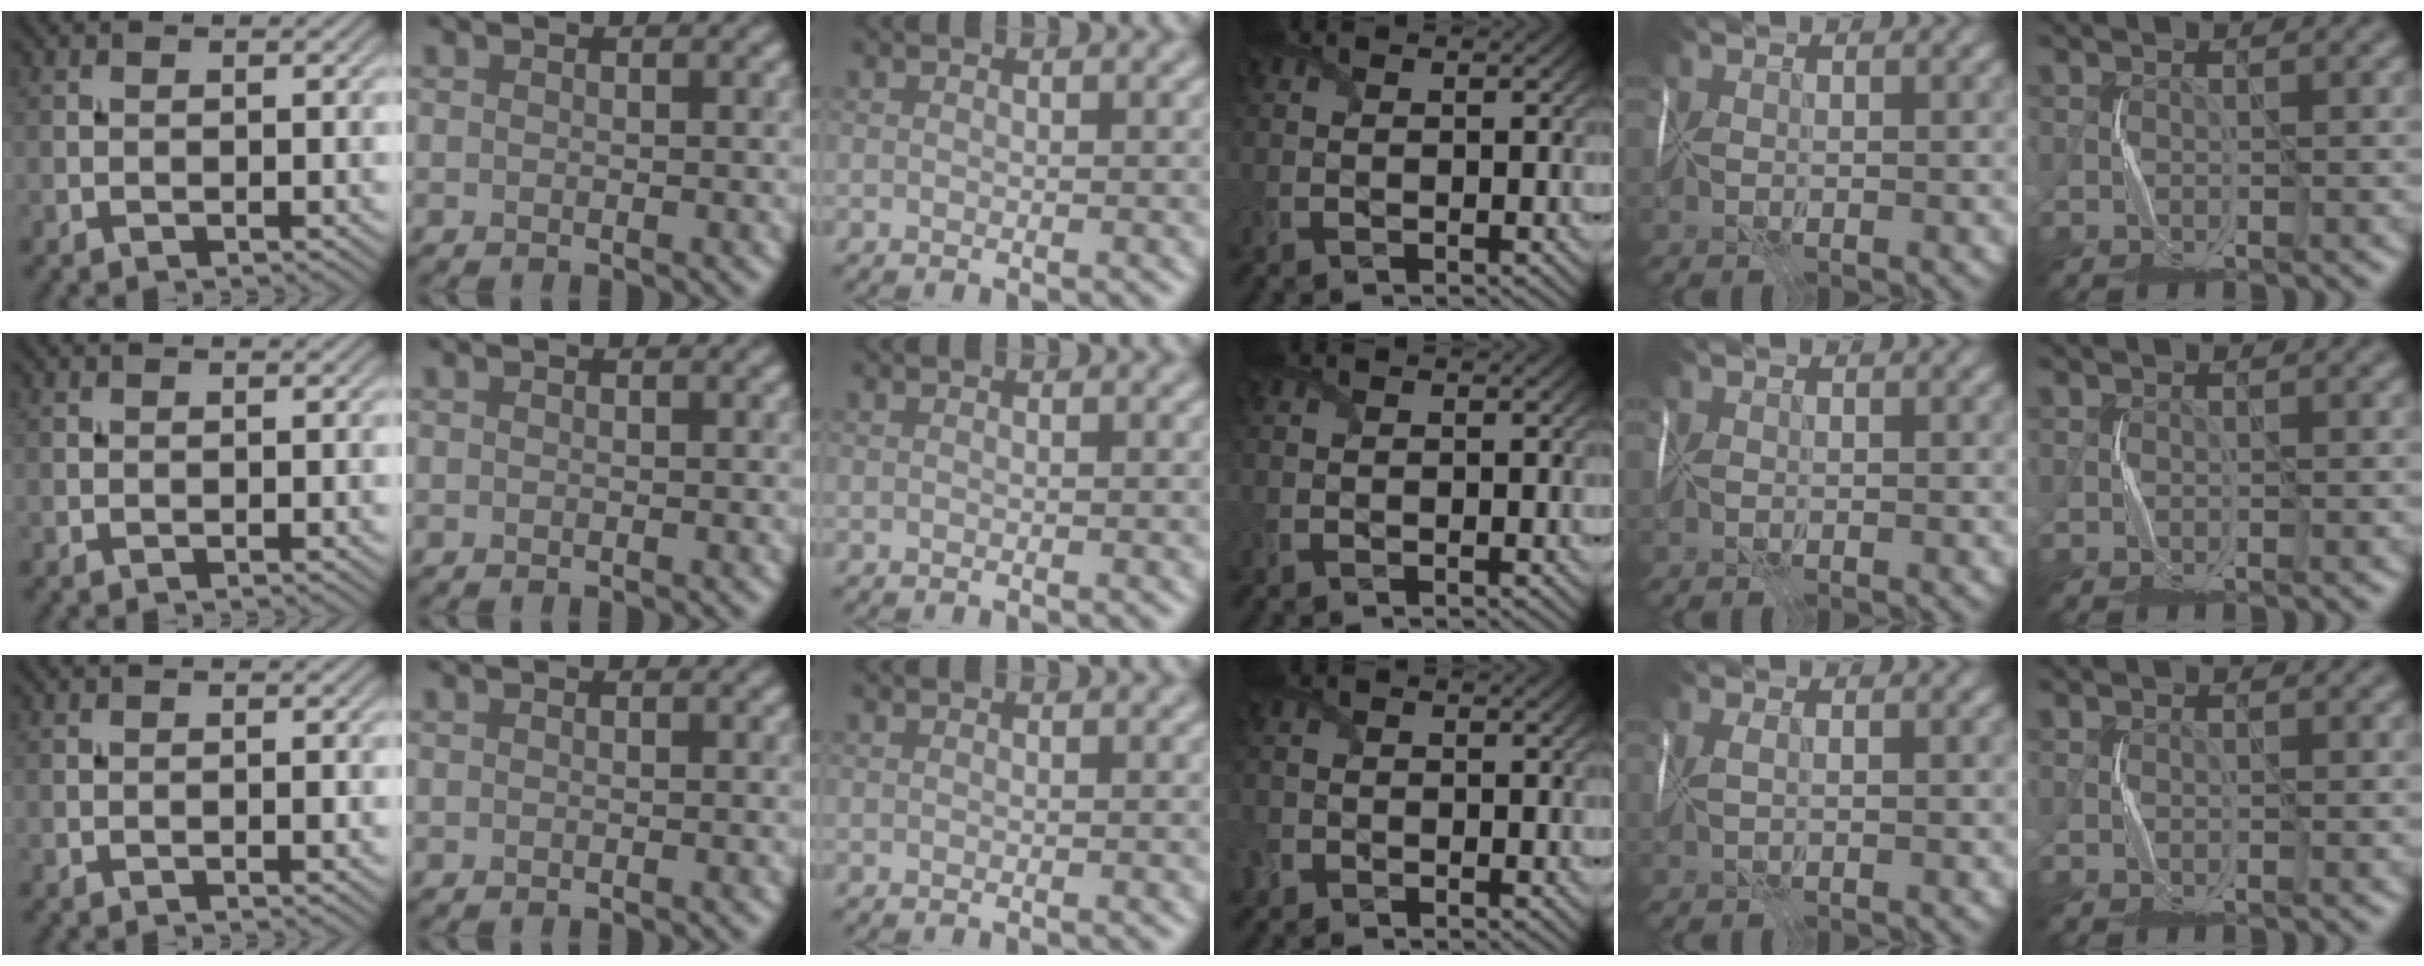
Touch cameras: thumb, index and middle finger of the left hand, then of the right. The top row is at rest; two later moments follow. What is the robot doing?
{"motion": "fold", "object": "shipping label"}